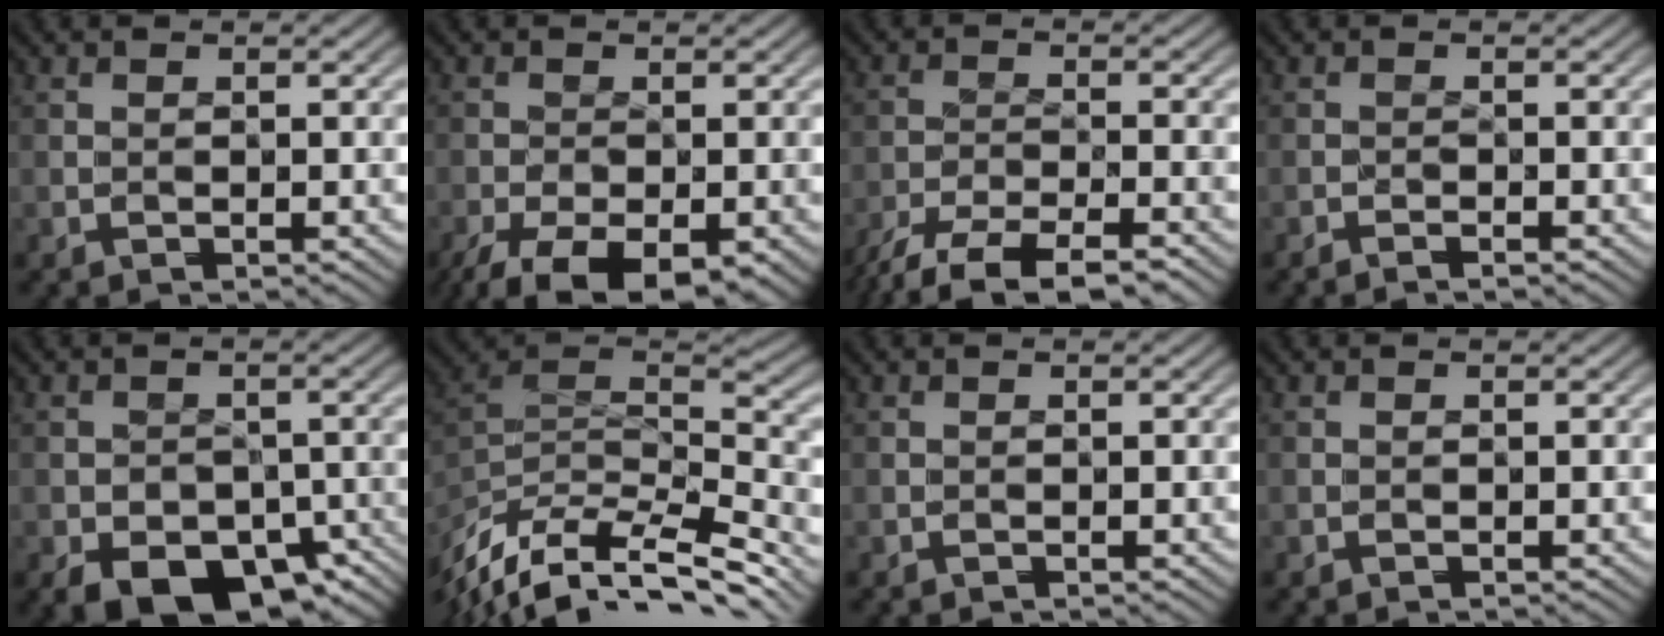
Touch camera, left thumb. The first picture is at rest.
{"total": 10.2, "force": [-6.5, 4.3, 6.6], "torque": [-0.120, -0.039, -0.095]}
{"total": 7.2, "force": [-5.9, 1.6, 3.8], "torque": [-0.071, -0.010, -0.106]}
{"total": 1.1, "force": [-1.0, -0.5, 0.3], "torque": [-0.012, 0.000, -0.018]}
{"total": 10.1, "force": [-6.1, 5.9, 5.5], "torque": [-0.084, -0.024, -0.084]}
{"total": 11.4, "force": [-7.2, 4.7, 7.5], "torque": [-0.185, 0.011, -0.112]}
{"total": 0.0}
{"total": 0.0}